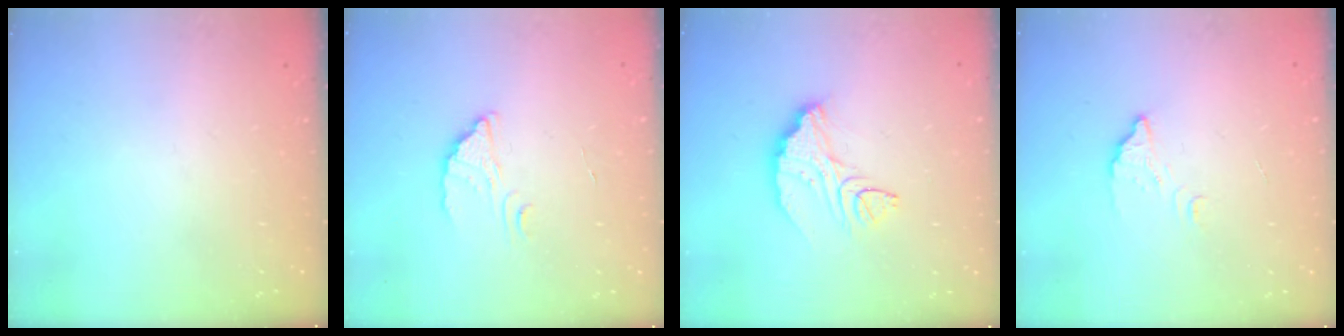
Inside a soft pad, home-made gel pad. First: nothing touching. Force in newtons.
{"total": 2.4, "press": 2.4, "slide": 0.1}
{"total": 9.3, "press": 9.3, "slide": 0.8}
{"total": 2.7, "press": 2.7, "slide": 0.2}